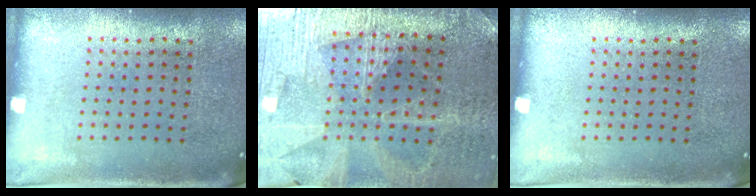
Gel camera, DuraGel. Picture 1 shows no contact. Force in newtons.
{"total": 3.1, "press": 3.0, "slide": 0.4}
{"total": 0.0}